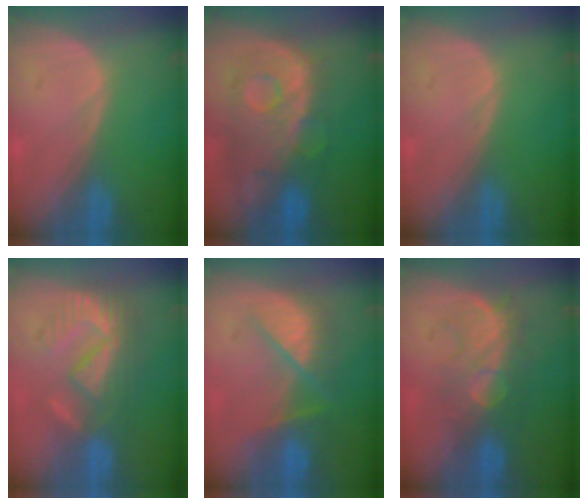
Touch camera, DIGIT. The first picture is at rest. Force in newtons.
{"total": 11.2, "press": 9.7, "slide": 5.6}
{"total": 0.0}
{"total": 9.4, "press": 8.1, "slide": 4.6}
{"total": 7.6, "press": 7.3, "slide": 2.0}
{"total": 7.8, "press": 7.7, "slide": 1.5}